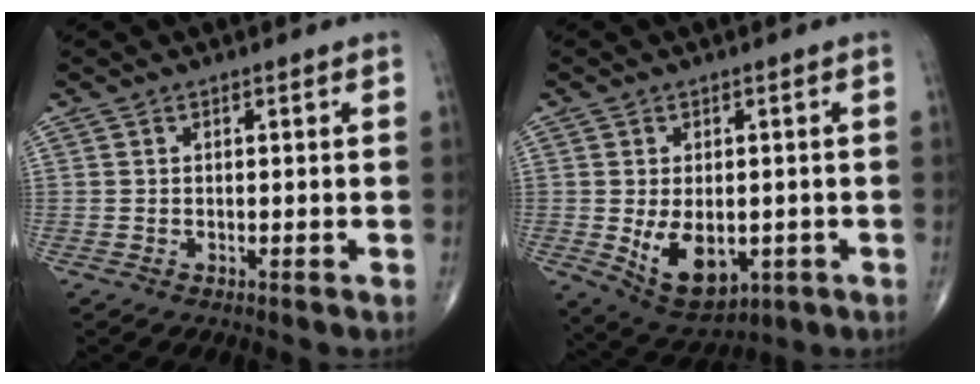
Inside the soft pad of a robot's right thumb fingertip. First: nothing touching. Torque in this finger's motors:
{"motor_torque": [-0.64, 0.98, 0.17, -0.14, 0.28]}